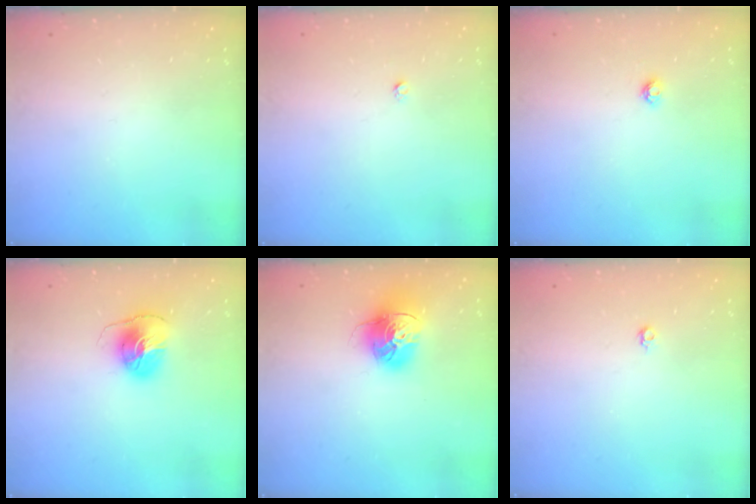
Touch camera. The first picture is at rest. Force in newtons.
{"total": 1.6, "press": 1.5, "slide": 0.1}
{"total": 3.6, "press": 3.5, "slide": 0.3}
{"total": 8.6, "press": 8.6, "slide": 0.9}
{"total": 18.0, "press": 17.9, "slide": 1.7}
{"total": 3.7, "press": 3.6, "slide": 0.8}